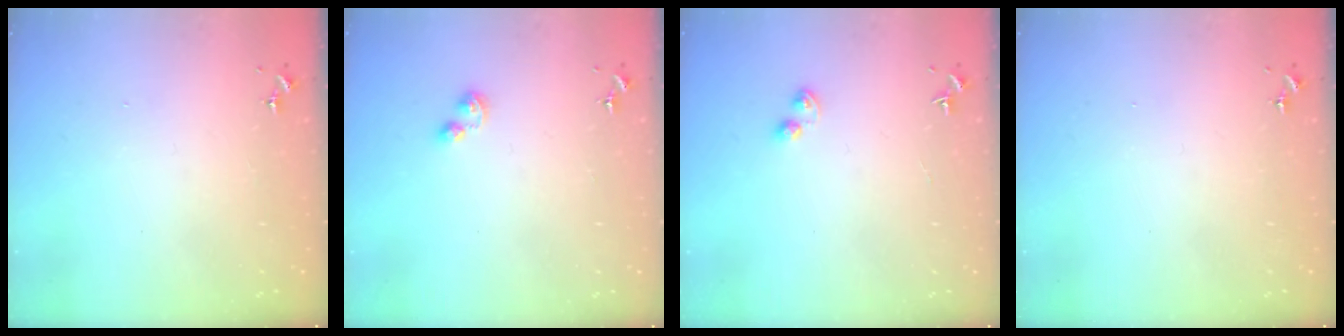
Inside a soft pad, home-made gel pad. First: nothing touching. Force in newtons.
{"total": 3.6, "press": 3.6, "slide": 0.5}
{"total": 2.7, "press": 2.7, "slide": 0.4}
{"total": 0.0}